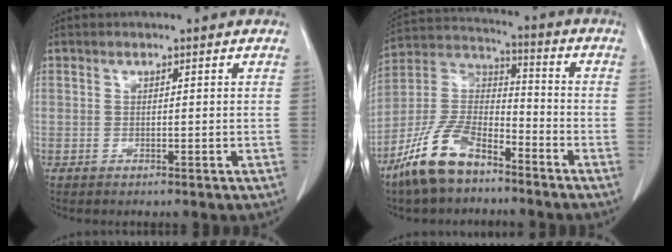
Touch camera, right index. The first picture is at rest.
{"total": 13.1, "force": [-9.3, 5.4, 7.5], "torque": [-0.163, 0.009, -0.183]}